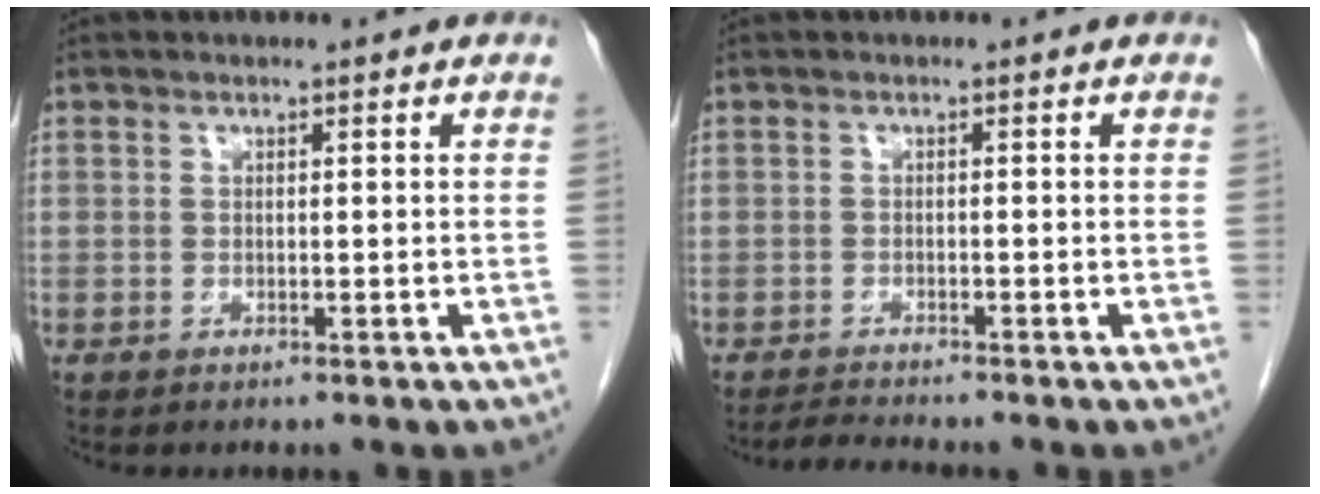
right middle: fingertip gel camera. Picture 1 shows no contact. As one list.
[{"total": 2.6, "force": [-2.5, -0.5, 0.4], "torque": [-0.016, -0.015, -0.044]}]